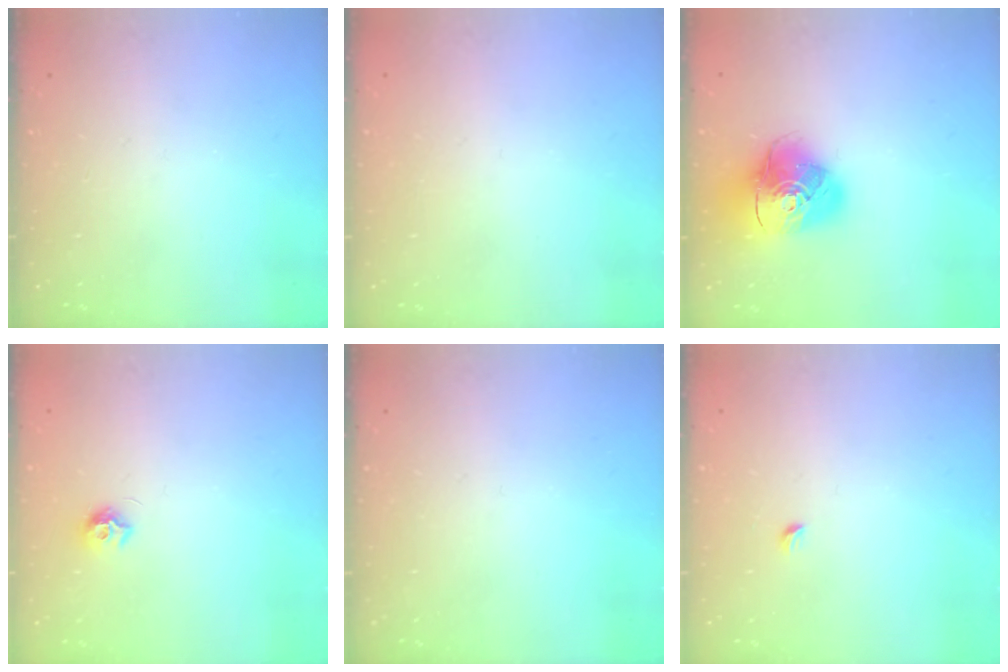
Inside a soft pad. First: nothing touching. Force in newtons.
{"total": 0.7, "press": 0.7, "slide": 0.3}
{"total": 16.0, "press": 15.9, "slide": 1.8}
{"total": 7.2, "press": 7.2, "slide": 0.4}
{"total": 0.0}
{"total": 2.7, "press": 2.6, "slide": 0.6}